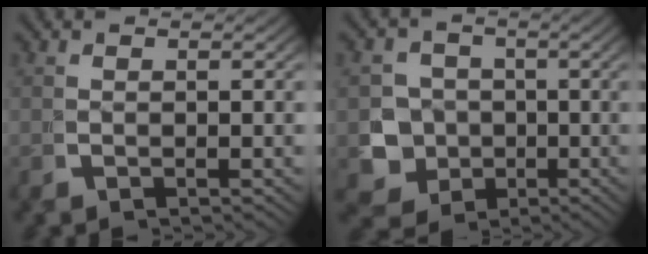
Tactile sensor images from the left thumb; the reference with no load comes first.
{"total": 8.5, "force": [-2.1, 7.7, 3.0], "torque": [-0.066, -0.045, -0.022]}